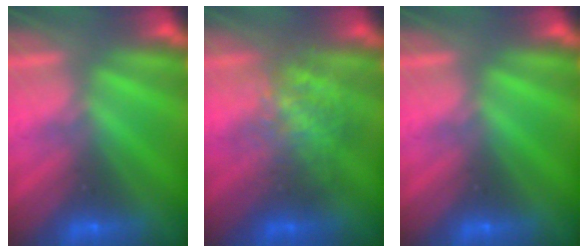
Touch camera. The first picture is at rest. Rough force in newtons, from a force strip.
{"total": 2.1}
{"total": 0.0}